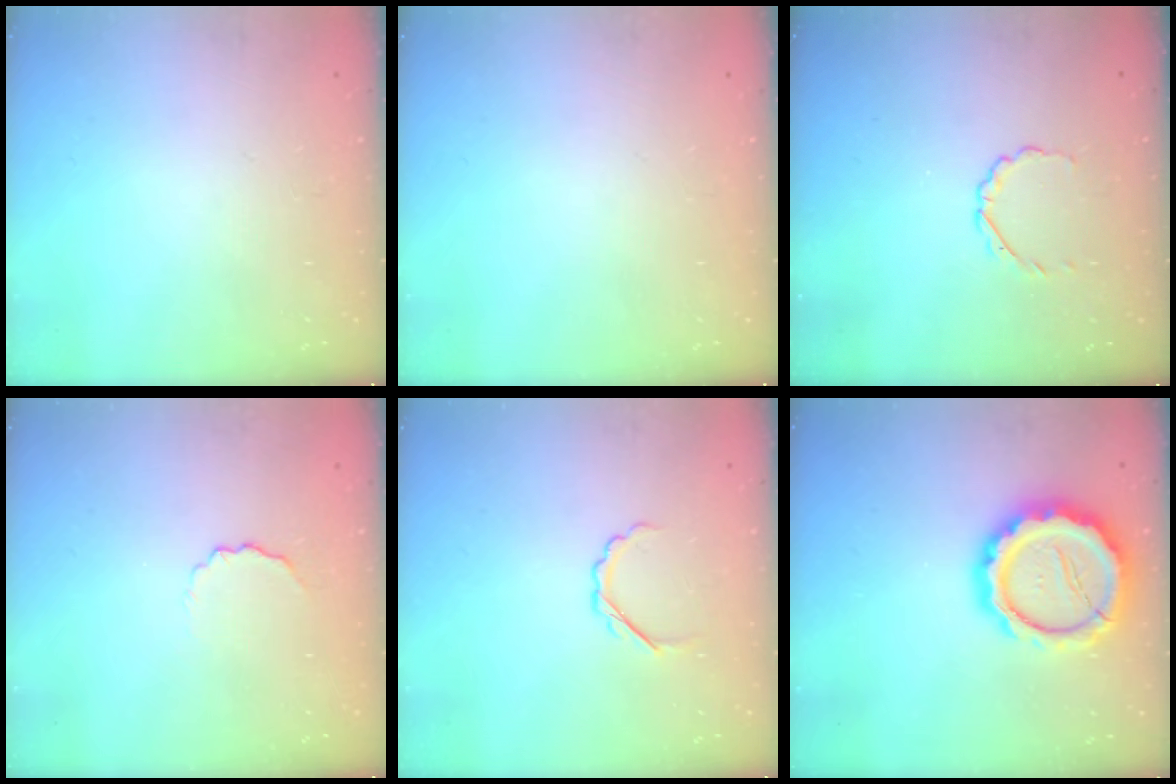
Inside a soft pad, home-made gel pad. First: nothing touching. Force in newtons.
{"total": 0.0}
{"total": 2.0, "press": 1.8, "slide": 0.7}
{"total": 3.7, "press": 3.6, "slide": 0.8}
{"total": 3.5, "press": 3.4, "slide": 0.8}
{"total": 17.0, "press": 16.7, "slide": 3.2}